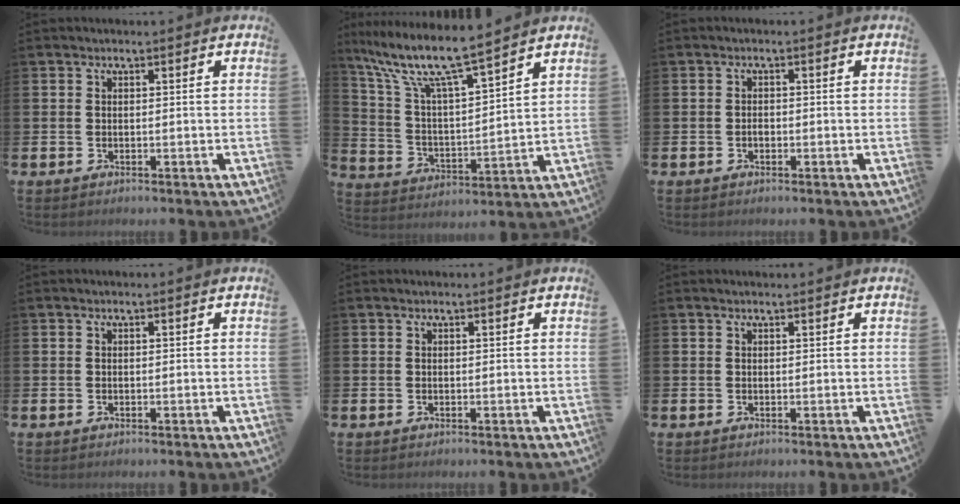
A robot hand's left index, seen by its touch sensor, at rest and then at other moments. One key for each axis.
{"total": 10.1, "fx": 8.8, "fy": 1.1, "fz": 4.9, "tx": -0.132, "ty": -0.049, "tz": 0.149}
{"total": 1.0, "fx": -0.4, "fy": 0.6, "fz": 0.6, "tx": -0.014, "ty": 0.001, "tz": -0.008}
{"total": 0.0}
{"total": 0.0}
{"total": 0.5, "fx": 0.5, "fy": 0.0, "fz": 0.2, "tx": 0.008, "ty": -0.004, "tz": 0.007}